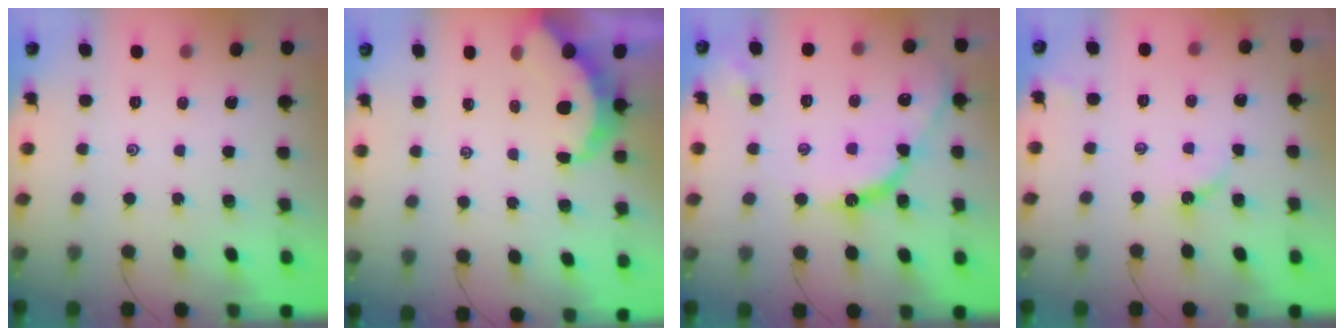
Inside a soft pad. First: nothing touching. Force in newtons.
{"total": 5.6, "press": 5.6, "slide": 0.3}
{"total": 12.4, "press": 12.4, "slide": 0.9}
{"total": 3.8, "press": 3.8, "slide": 0.5}